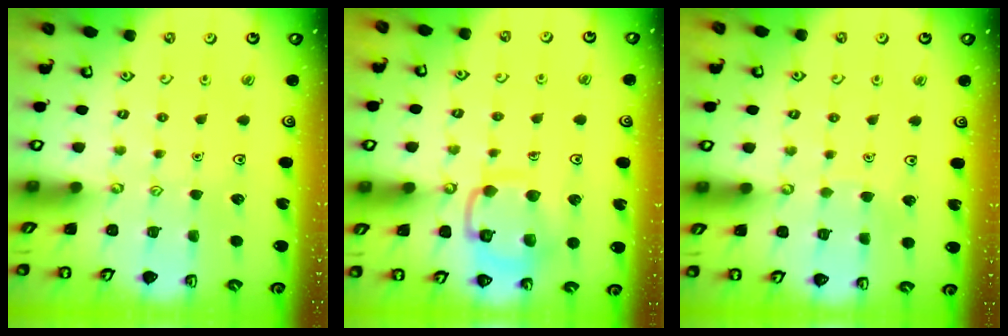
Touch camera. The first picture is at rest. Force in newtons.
{"total": 13.1, "press": 13.1, "slide": 1.4}
{"total": 2.7, "press": 2.7, "slide": 0.2}